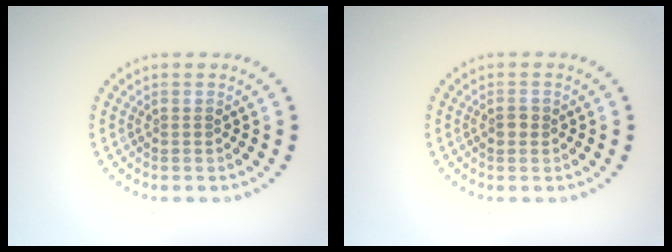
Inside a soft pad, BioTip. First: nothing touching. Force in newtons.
{"total": 1.1, "press": 1.1, "slide": 0.0}